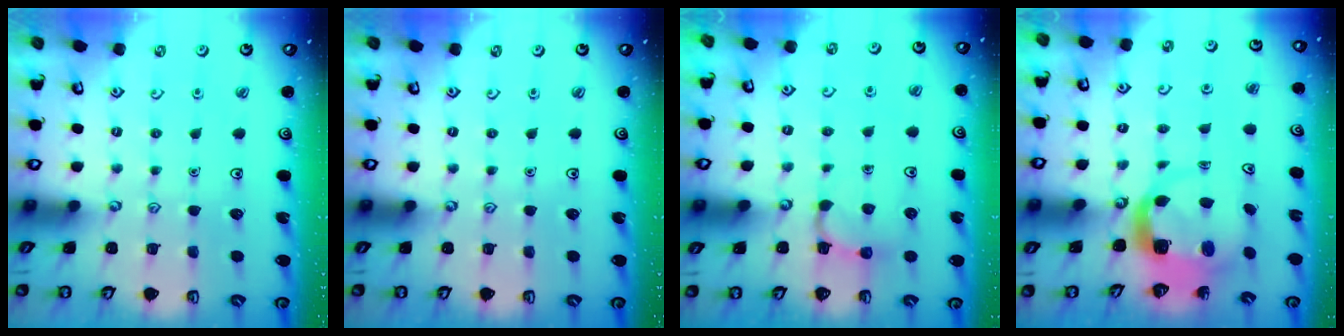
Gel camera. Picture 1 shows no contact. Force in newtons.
{"total": 0.0}
{"total": 3.0, "press": 2.9, "slide": 0.7}
{"total": 5.5, "press": 5.4, "slide": 0.8}